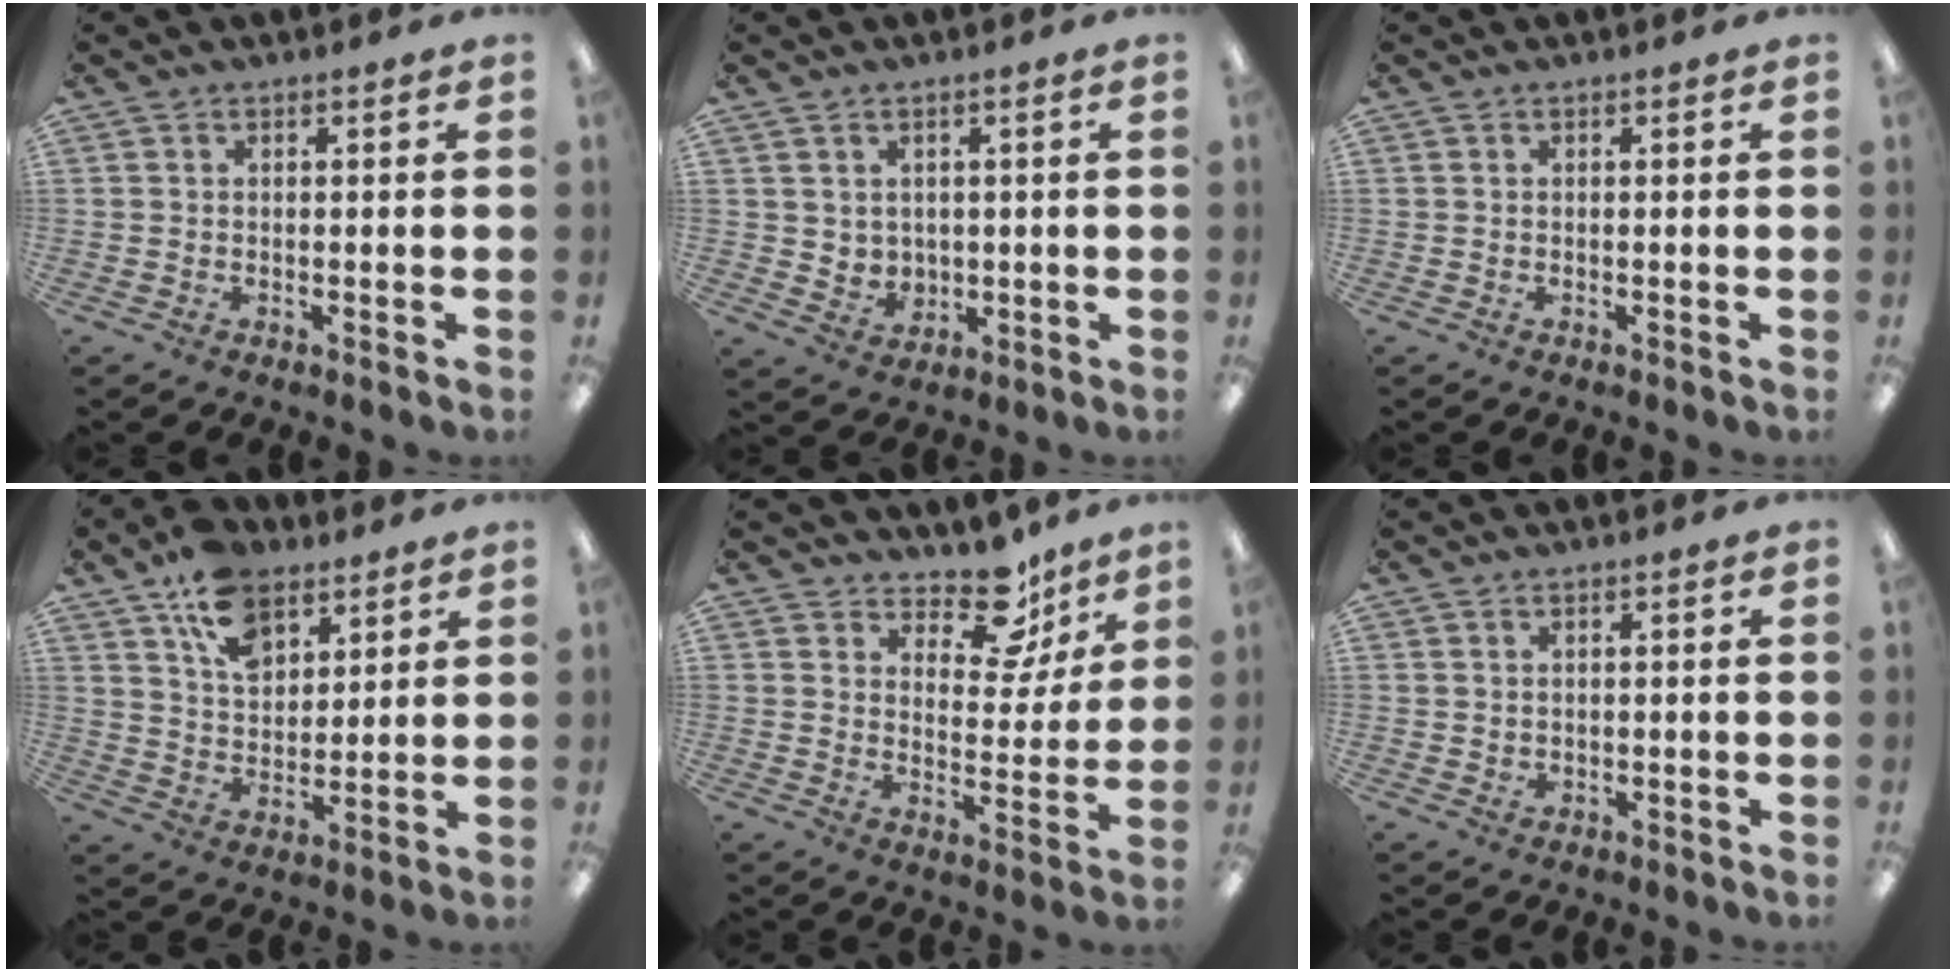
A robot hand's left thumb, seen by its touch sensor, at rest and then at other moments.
{"total": 4.0, "force": [2.4, 3.2, 0.3], "torque": [-0.002, -0.014, 0.045]}
{"total": 0.0}
{"total": 12.8, "force": [8.0, 7.6, 6.3], "torque": [-0.108, -0.030, 0.149]}
{"total": 12.0, "force": [8.9, 6.1, 5.3], "torque": [-0.065, -0.058, 0.157]}
{"total": 1.2, "force": [0.9, 0.8, 0.3], "torque": [-0.007, 0.002, 0.016]}